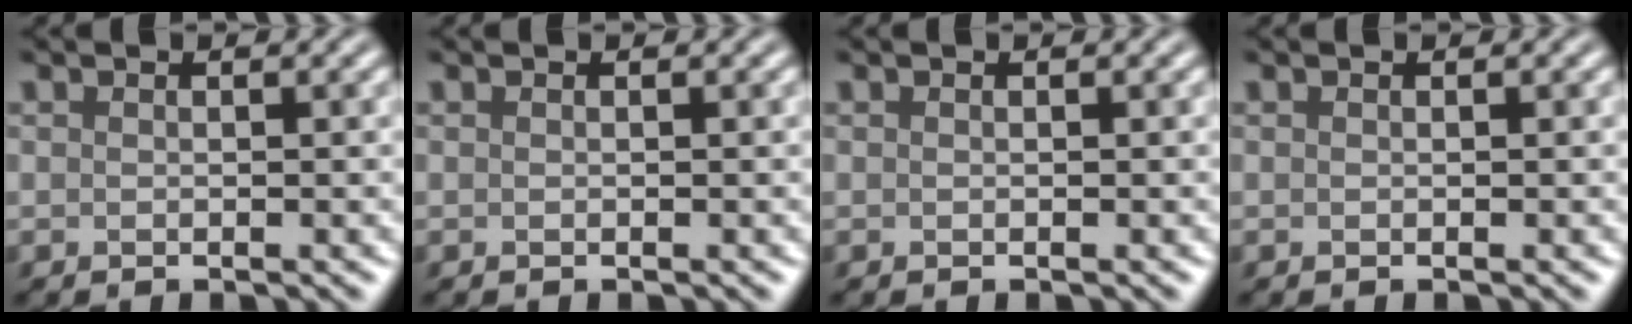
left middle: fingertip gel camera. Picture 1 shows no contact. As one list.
[{"total": 0.0}, {"total": 0.0}, {"total": 0.0}]